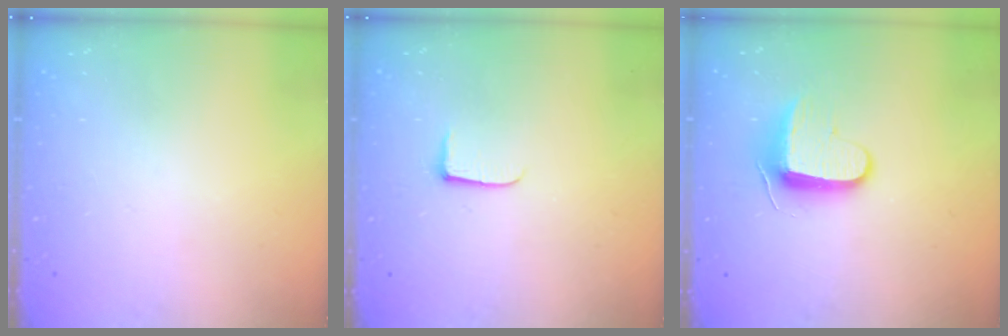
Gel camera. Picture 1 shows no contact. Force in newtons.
{"total": 5.0, "press": 5.0, "slide": 0.5}
{"total": 8.9, "press": 8.9, "slide": 0.8}